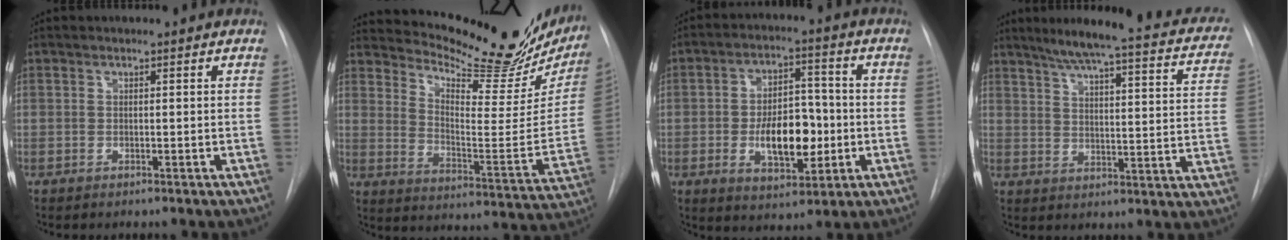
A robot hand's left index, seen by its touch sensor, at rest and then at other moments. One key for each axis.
{"total": 24.7, "fx": 21.7, "fy": 5.5, "fz": 10.5, "tx": -0.156, "ty": -0.084, "tz": 0.280}
{"total": 10.8, "fx": -2.3, "fy": 5.2, "fz": 9.2, "tx": -0.152, "ty": 0.009, "tz": -0.030}
{"total": 24.2, "fx": 20.2, "fy": 3.4, "fz": 12.8, "tx": -0.173, "ty": -0.021, "tz": 0.240}